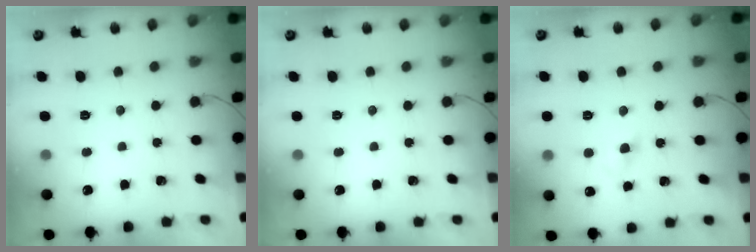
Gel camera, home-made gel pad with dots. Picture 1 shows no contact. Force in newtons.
{"total": 0.0}
{"total": 3.9, "press": 3.7, "slide": 1.2}